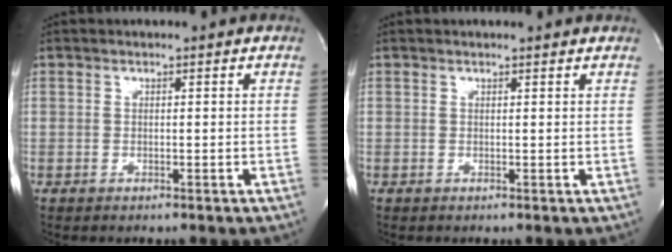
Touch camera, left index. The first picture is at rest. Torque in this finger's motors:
{"motor_torque": [0.00, -0.32, -0.05, -0.01]}